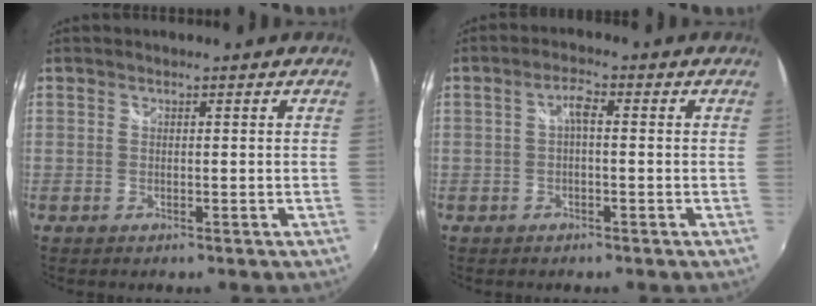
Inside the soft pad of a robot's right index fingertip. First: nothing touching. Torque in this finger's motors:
{"motor_torque": [0.40, -0.03, 0.22, 0.06]}